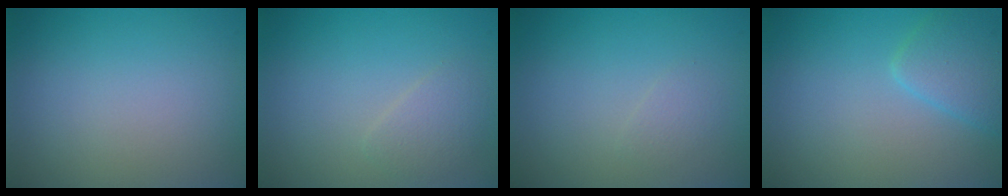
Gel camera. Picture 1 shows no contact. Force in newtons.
{"total": 1.5, "press": 1.5, "slide": 0.1}
{"total": 0.8, "press": 0.8, "slide": 0.0}
{"total": 2.8, "press": 2.8, "slide": 0.1}